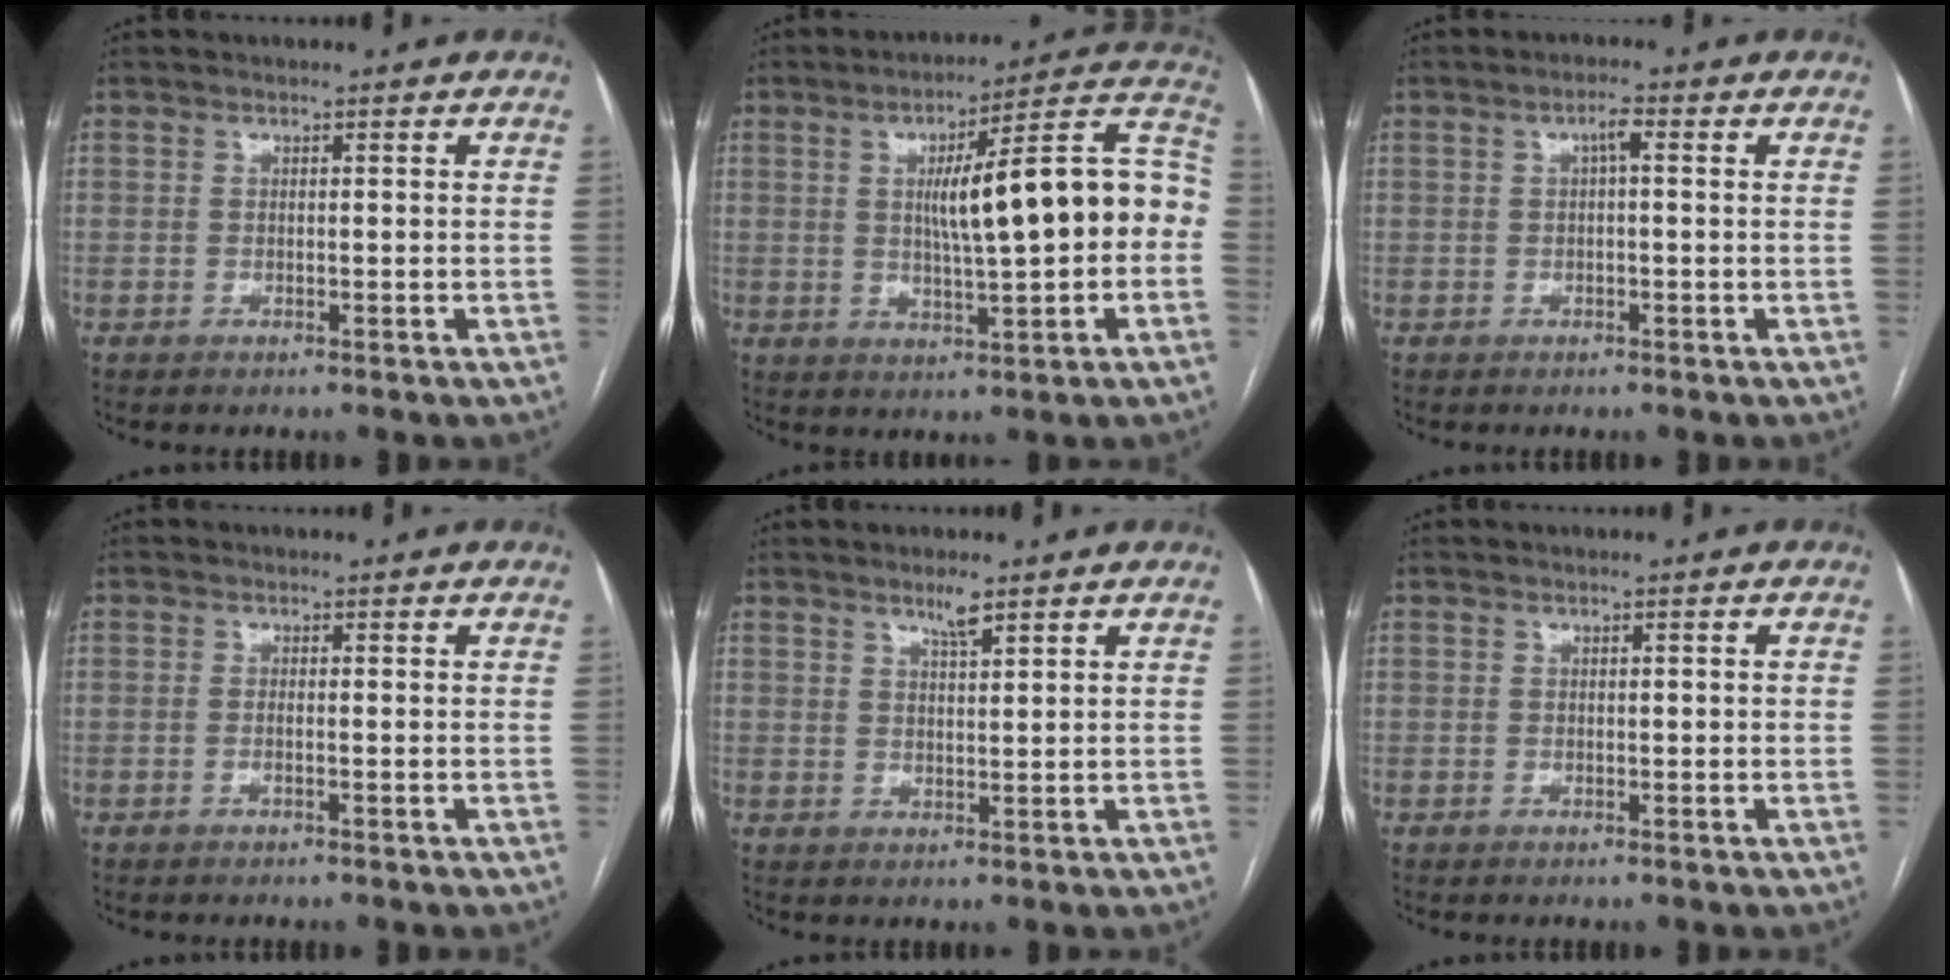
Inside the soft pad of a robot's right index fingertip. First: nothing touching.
{"total": 17.0, "force": [0.6, 2.7, 16.8], "torque": [-0.235, 0.043, 0.009]}
{"total": 1.9, "force": [0.6, 0.4, 1.8], "torque": [-0.029, 0.010, 0.010]}
{"total": 0.6, "force": [-0.2, 0.0, 0.6], "torque": [-0.012, -0.001, -0.003]}
{"total": 2.9, "force": [2.3, 0.2, 1.8], "torque": [-0.032, -0.004, 0.040]}
{"total": 0.6, "force": [0.2, 0.2, 0.5], "torque": [-0.009, 0.003, 0.004]}